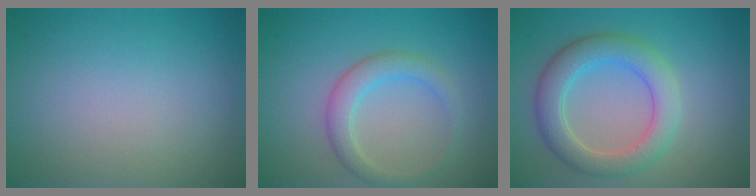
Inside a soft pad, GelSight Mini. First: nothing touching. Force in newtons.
{"total": 2.8, "press": 2.8, "slide": 0.1}
{"total": 4.8, "press": 4.7, "slide": 0.3}